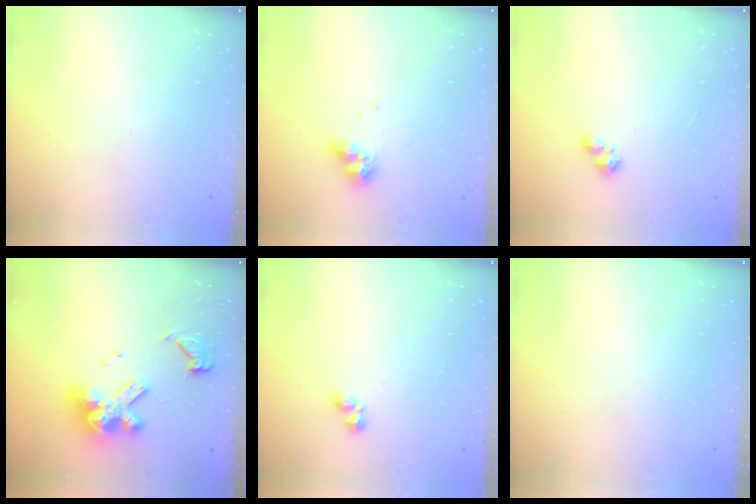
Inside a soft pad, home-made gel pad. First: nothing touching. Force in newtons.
{"total": 7.3, "press": 7.2, "slide": 0.4}
{"total": 4.2, "press": 4.2, "slide": 0.5}
{"total": 13.8, "press": 13.7, "slide": 1.6}
{"total": 2.7, "press": 2.5, "slide": 1.1}
{"total": 0.0}